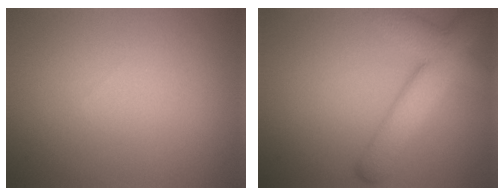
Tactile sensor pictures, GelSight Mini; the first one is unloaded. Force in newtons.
{"total": 6.8, "press": 6.8, "slide": 0.5}